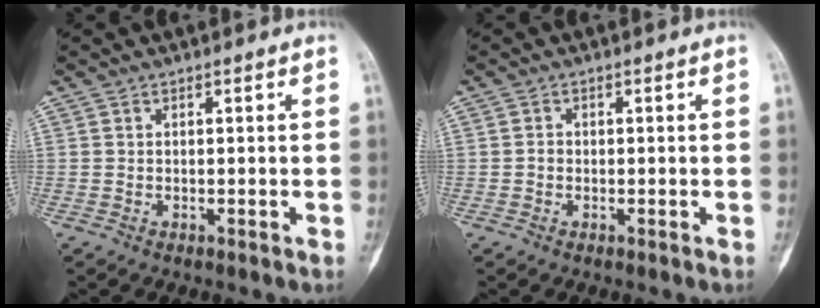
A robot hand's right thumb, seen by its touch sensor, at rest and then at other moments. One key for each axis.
{"total": 0.9, "fx": -0.3, "fy": 0.7, "fz": 0.4, "tx": 0.001, "ty": 0.003, "tz": -0.008}